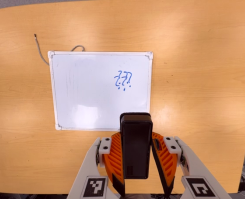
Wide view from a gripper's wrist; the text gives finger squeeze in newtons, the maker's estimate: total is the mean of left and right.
{"total": 5.5, "left": 4.1, "right": 6.8}